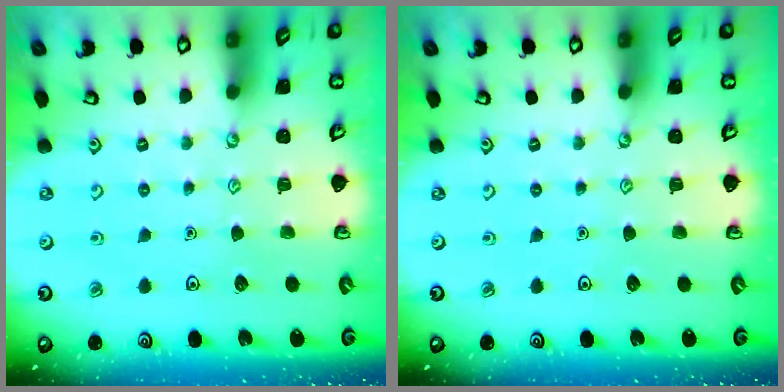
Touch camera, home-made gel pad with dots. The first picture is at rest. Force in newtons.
{"total": 0.0}